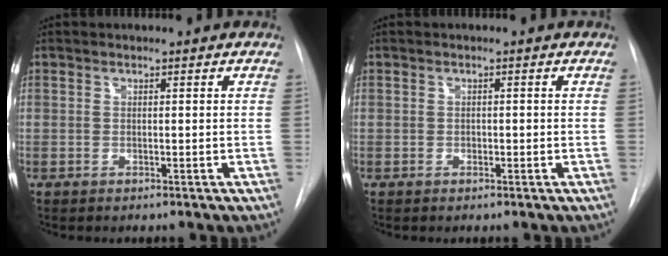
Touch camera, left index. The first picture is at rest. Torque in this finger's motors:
{"motor_torque": [-0.23, 0.13, 0.00, 0.00]}